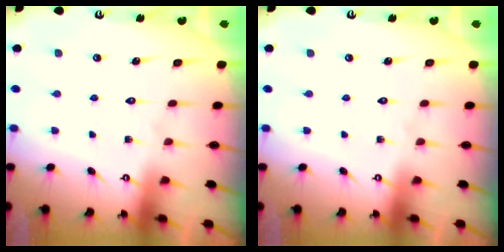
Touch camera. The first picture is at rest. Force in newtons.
{"total": 0.0}